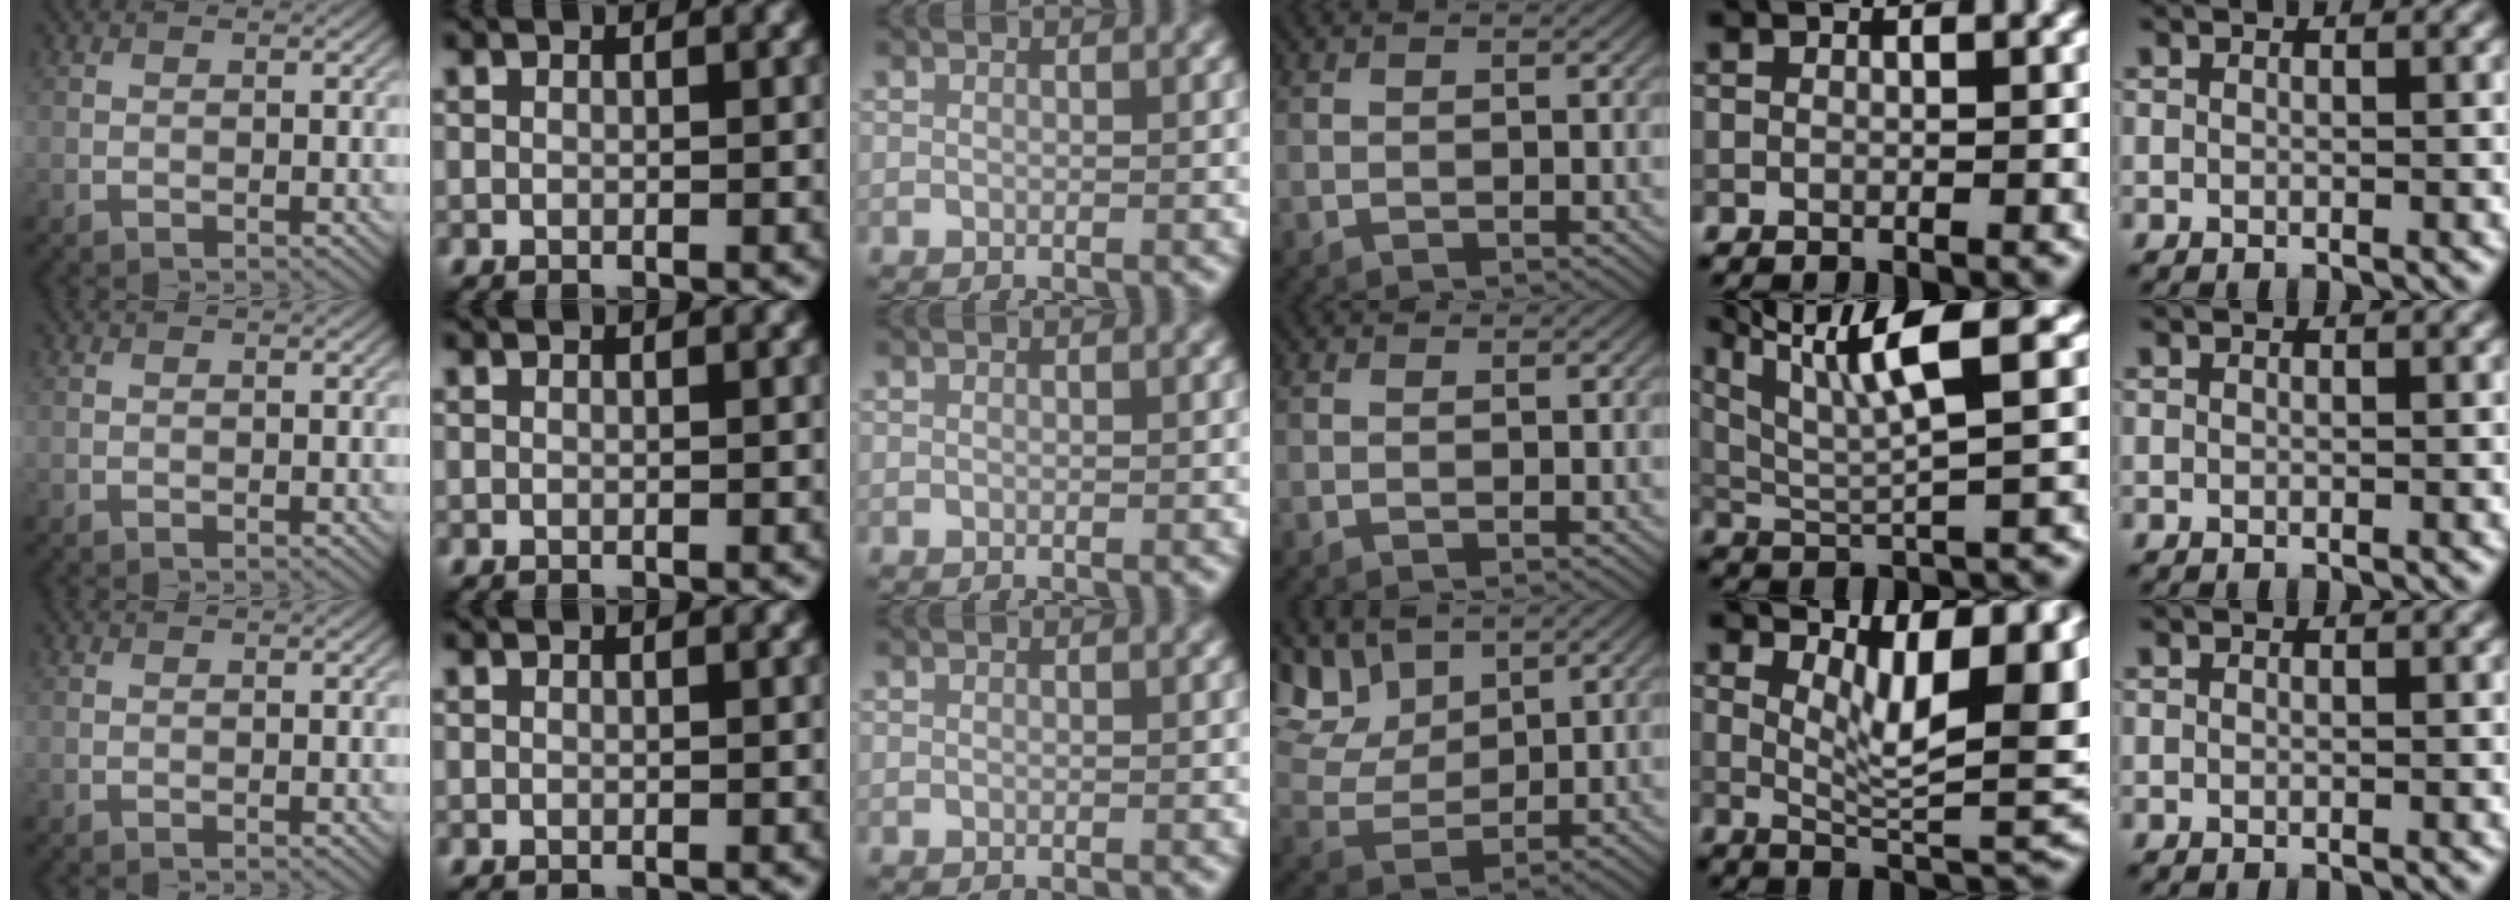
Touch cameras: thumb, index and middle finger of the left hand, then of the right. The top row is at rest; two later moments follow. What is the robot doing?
{"motion": "lift_and_place", "object": "calculator"}